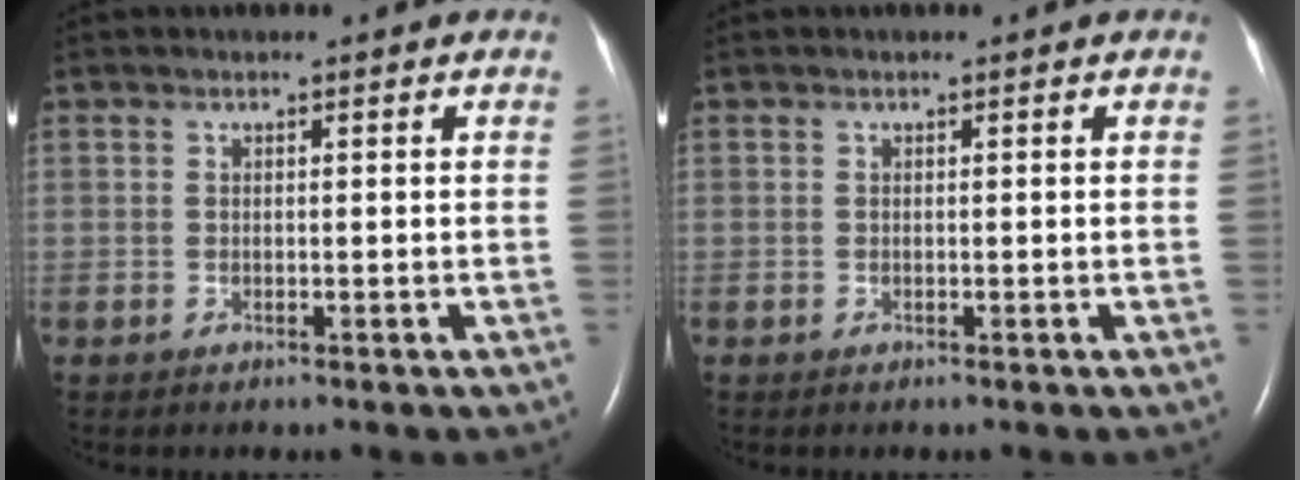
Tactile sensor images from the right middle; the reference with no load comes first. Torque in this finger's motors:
{"motor_torque": [0.00, 0.00, -0.35, -0.21]}